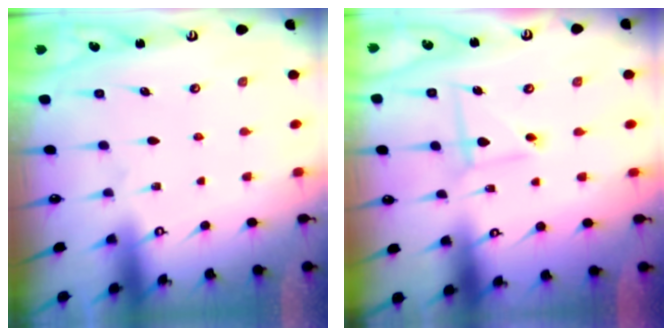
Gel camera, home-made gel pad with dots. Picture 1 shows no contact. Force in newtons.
{"total": 2.4, "press": 2.4, "slide": 0.2}